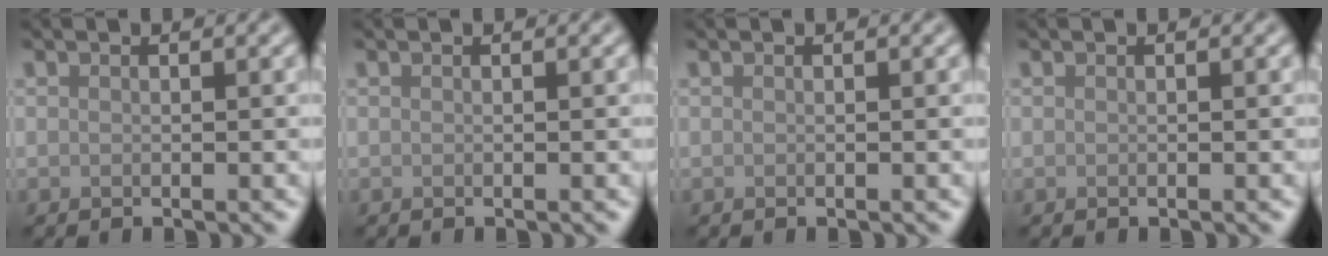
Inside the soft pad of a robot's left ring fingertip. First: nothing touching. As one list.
[{"total": 0.0}, {"total": 0.0}, {"total": 0.0}]